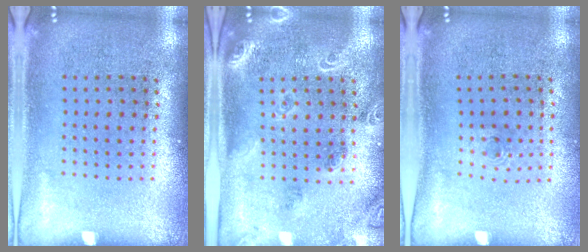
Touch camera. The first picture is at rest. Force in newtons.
{"total": 1.8, "press": 1.7, "slide": 0.4}
{"total": 0.6, "press": 0.3, "slide": 0.5}